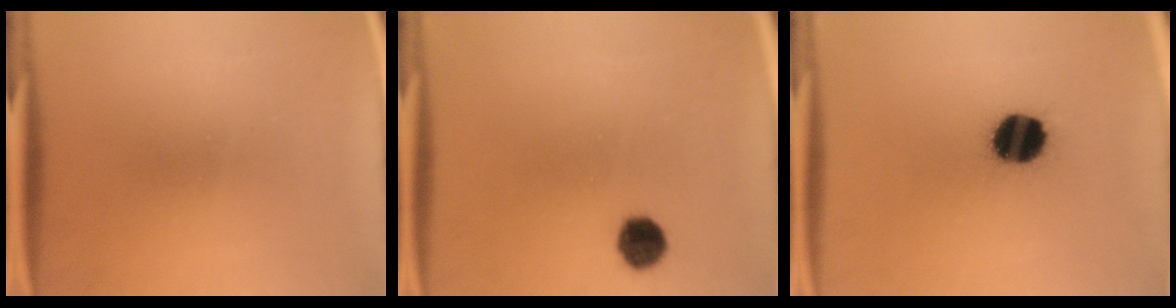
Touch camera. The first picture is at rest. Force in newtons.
{"total": 5.5}
{"total": 12.0}